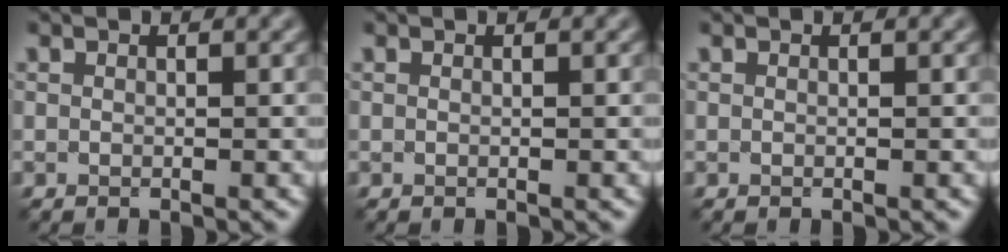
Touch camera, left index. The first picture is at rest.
{"total": 0.0}
{"total": 0.0}